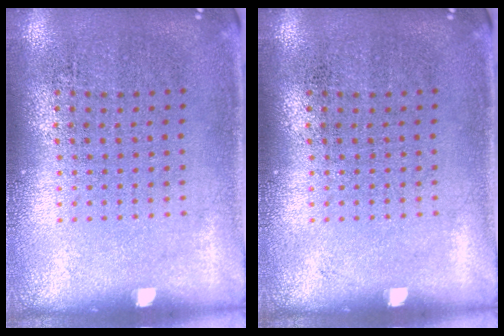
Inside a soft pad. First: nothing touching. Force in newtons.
{"total": 0.0}